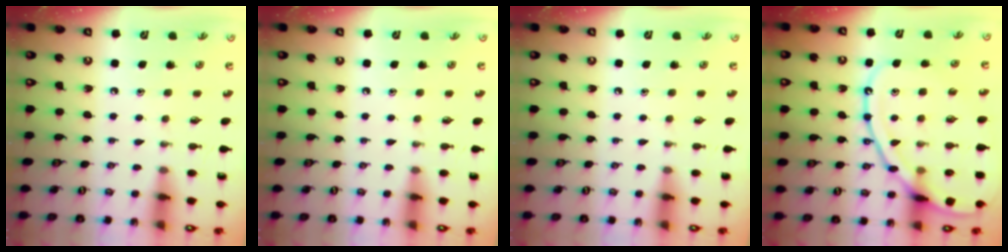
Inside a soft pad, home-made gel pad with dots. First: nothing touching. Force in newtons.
{"total": 0.0}
{"total": 0.0}
{"total": 14.8, "press": 14.8, "slide": 0.6}